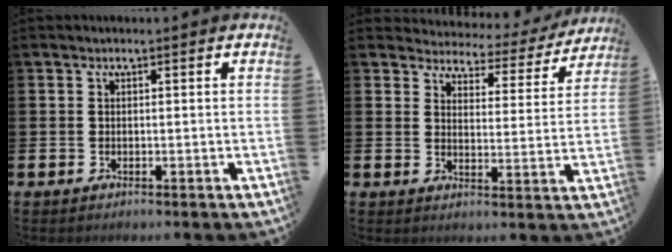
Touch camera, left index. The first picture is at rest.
{"total": 3.6, "force": [3.3, 1.2, 0.3], "torque": [-0.025, -0.033, 0.049]}